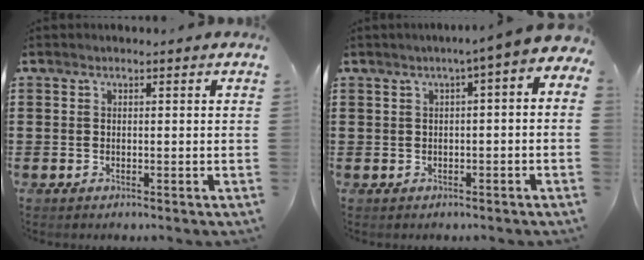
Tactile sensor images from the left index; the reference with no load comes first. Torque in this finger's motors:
{"motor_torque": [2.14, 0.00, 0.85, 0.15]}